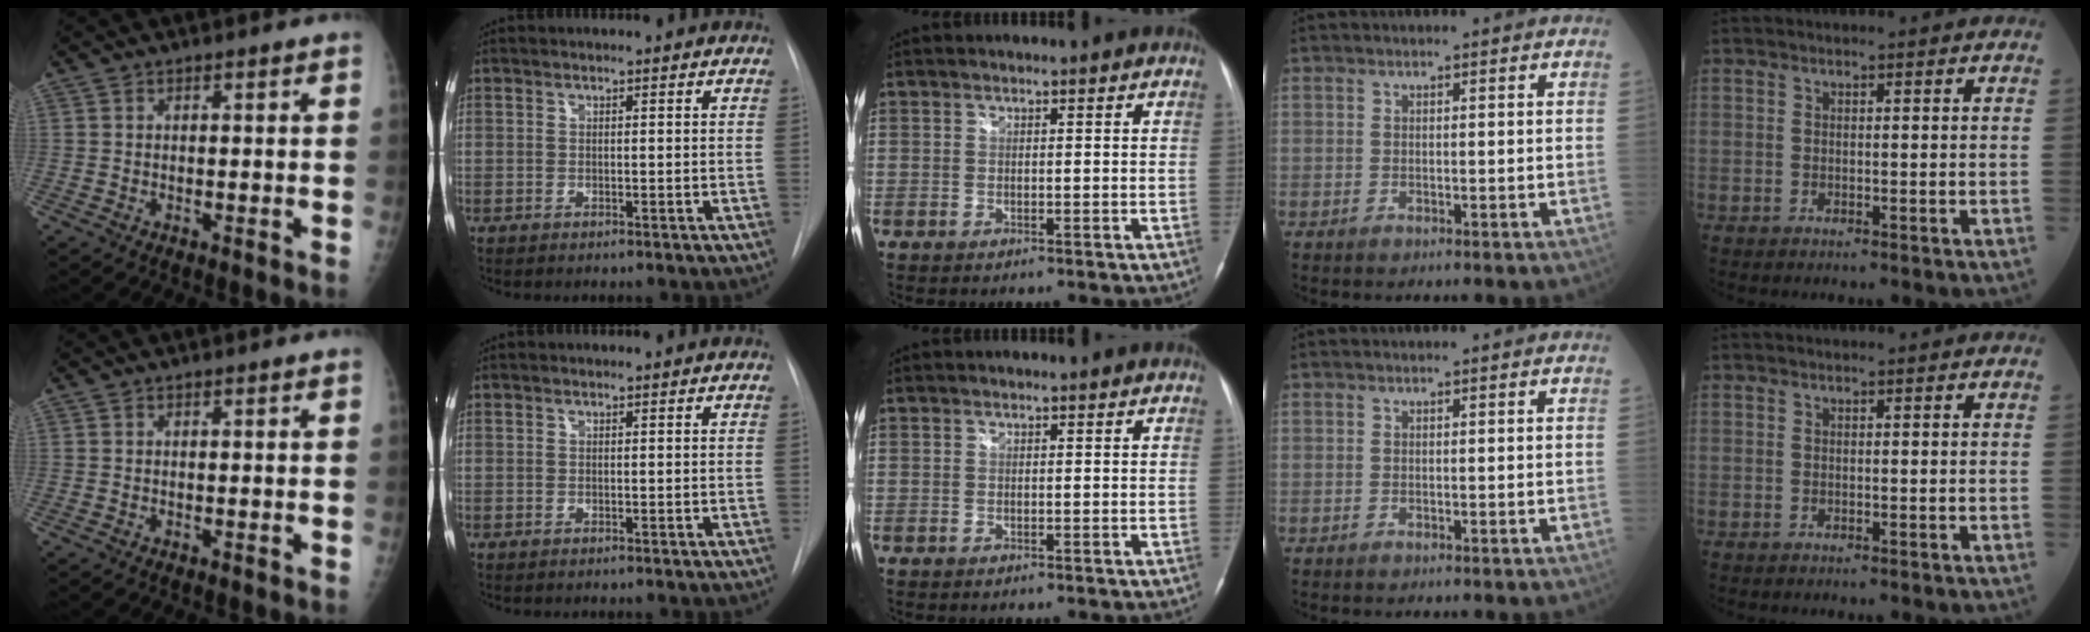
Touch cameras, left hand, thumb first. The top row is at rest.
{}